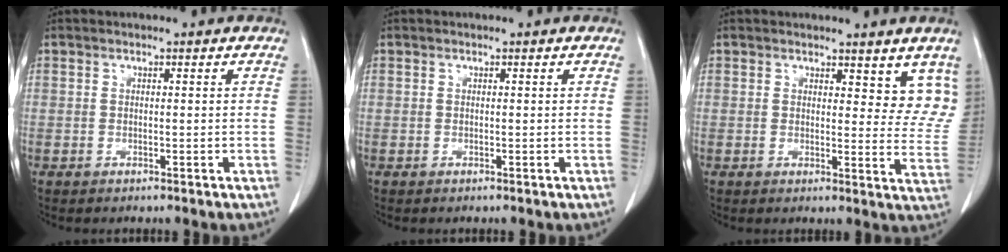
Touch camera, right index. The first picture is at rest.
{"total": 0.0}
{"total": 7.9, "force": [6.3, 3.2, 3.5], "torque": [-0.012, -0.022, 0.064]}